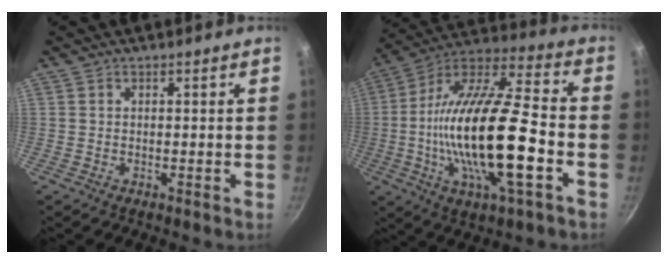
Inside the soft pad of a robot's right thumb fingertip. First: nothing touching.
{"total": 25.3, "force": [-4.8, 7.9, 23.5], "torque": [-0.433, 0.022, -0.095]}